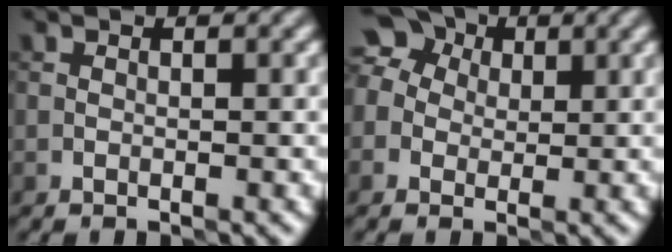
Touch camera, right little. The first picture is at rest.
{"total": 7.3, "force": [2.4, 5.8, 3.6], "torque": [-0.052, 0.040, 0.005]}